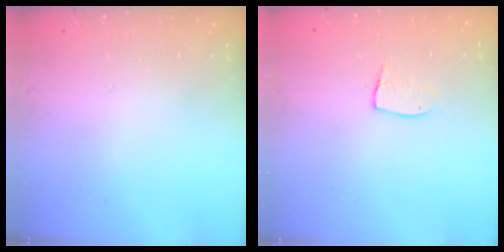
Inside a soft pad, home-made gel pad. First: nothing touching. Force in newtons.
{"total": 5.9, "press": 5.9, "slide": 0.4}